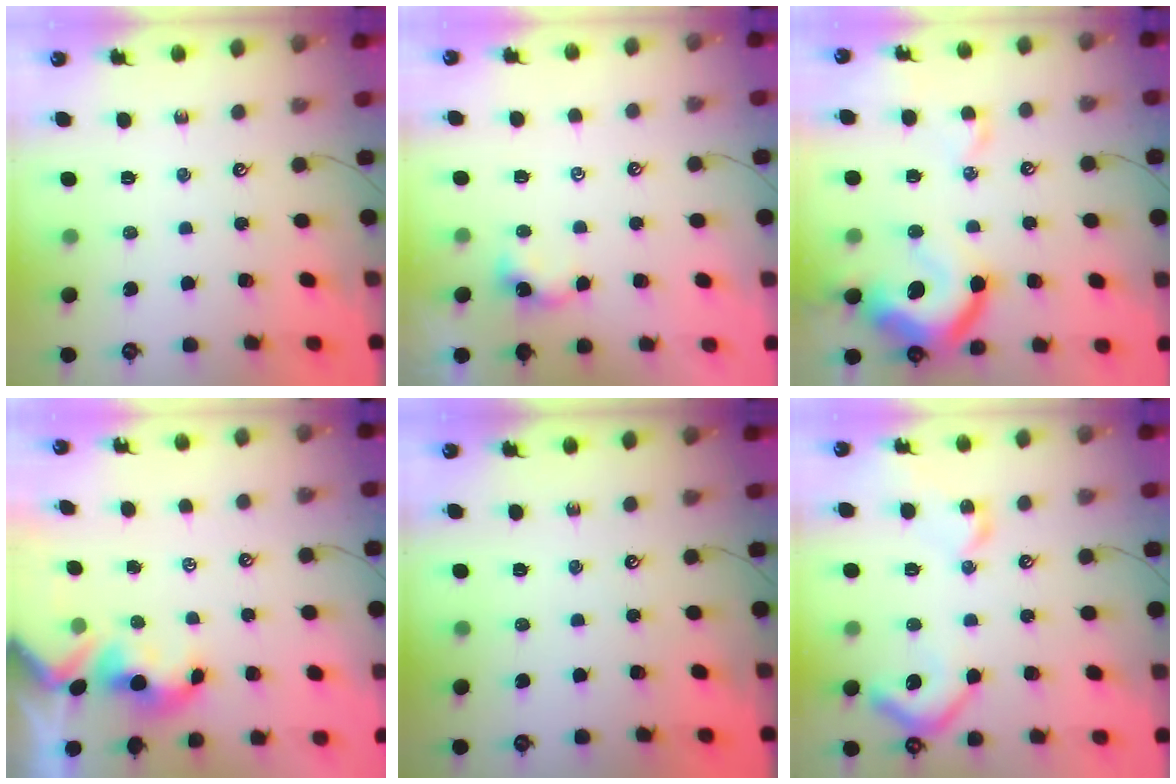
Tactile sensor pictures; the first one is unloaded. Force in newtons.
{"total": 3.0, "press": 3.0, "slide": 0.1}
{"total": 17.1, "press": 17.0, "slide": 2.3}
{"total": 1.5, "press": 1.3, "slide": 0.7}
{"total": 0.0}
{"total": 9.3, "press": 9.2, "slide": 1.2}